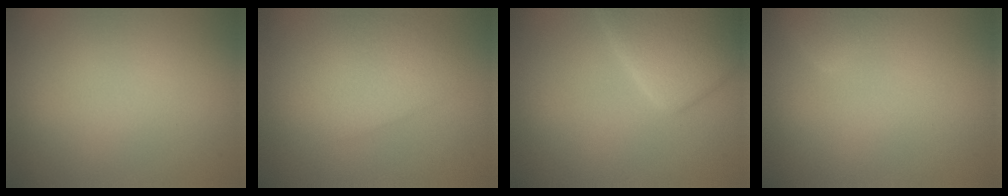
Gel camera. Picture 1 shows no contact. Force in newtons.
{"total": 3.0, "press": 3.0, "slide": 0.1}
{"total": 5.3, "press": 5.3, "slide": 0.4}
{"total": 1.9, "press": 1.9, "slide": 0.2}